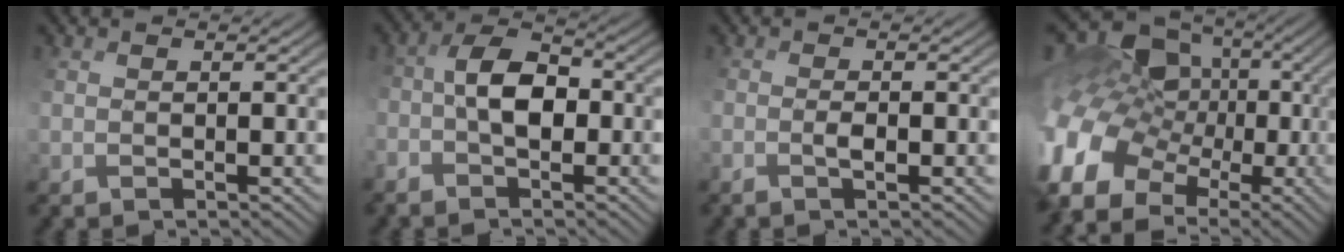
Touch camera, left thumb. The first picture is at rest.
{"total": 5.4, "force": [-0.9, 2.6, 4.6], "torque": [-0.091, 0.015, -0.026]}
{"total": 1.5, "force": [-0.4, 0.0, 1.5], "torque": [-0.027, 0.008, -0.007]}
{"total": 17.8, "force": [-3.2, 13.4, 11.2], "torque": [-0.270, 0.003, -0.047]}